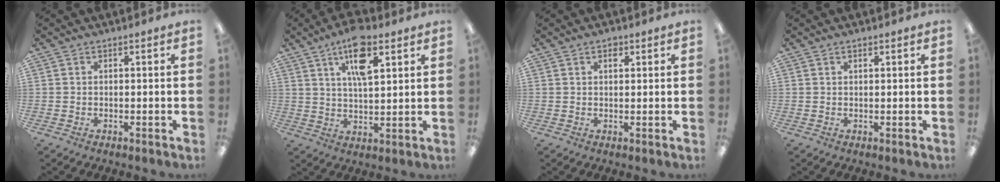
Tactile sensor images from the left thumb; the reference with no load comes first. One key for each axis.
{"total": 11.2, "fx": 6.4, "fy": 4.2, "fz": 8.1, "tx": -0.137, "ty": -0.014, "tz": 0.109}
{"total": 2.0, "fx": 1.2, "fy": 1.1, "fz": 1.2, "tx": -0.011, "ty": -0.004, "tz": 0.018}
{"total": 0.9, "fx": 0.6, "fy": 0.3, "fz": 0.6, "tx": -0.013, "ty": 0.002, "tz": 0.011}